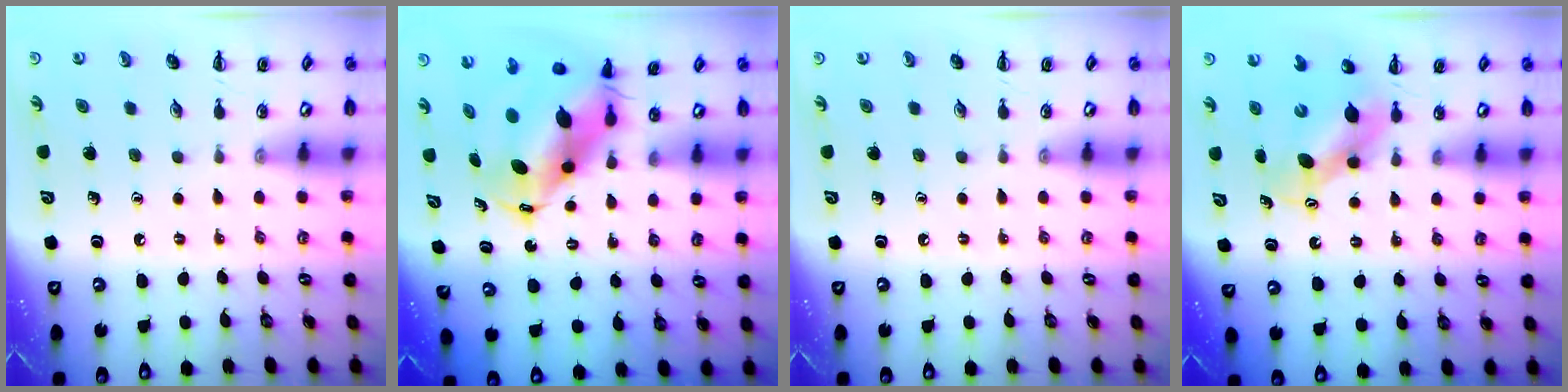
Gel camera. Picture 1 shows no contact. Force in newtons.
{"total": 8.6, "press": 8.2, "slide": 2.4}
{"total": 0.0}
{"total": 6.7, "press": 6.5, "slide": 1.4}